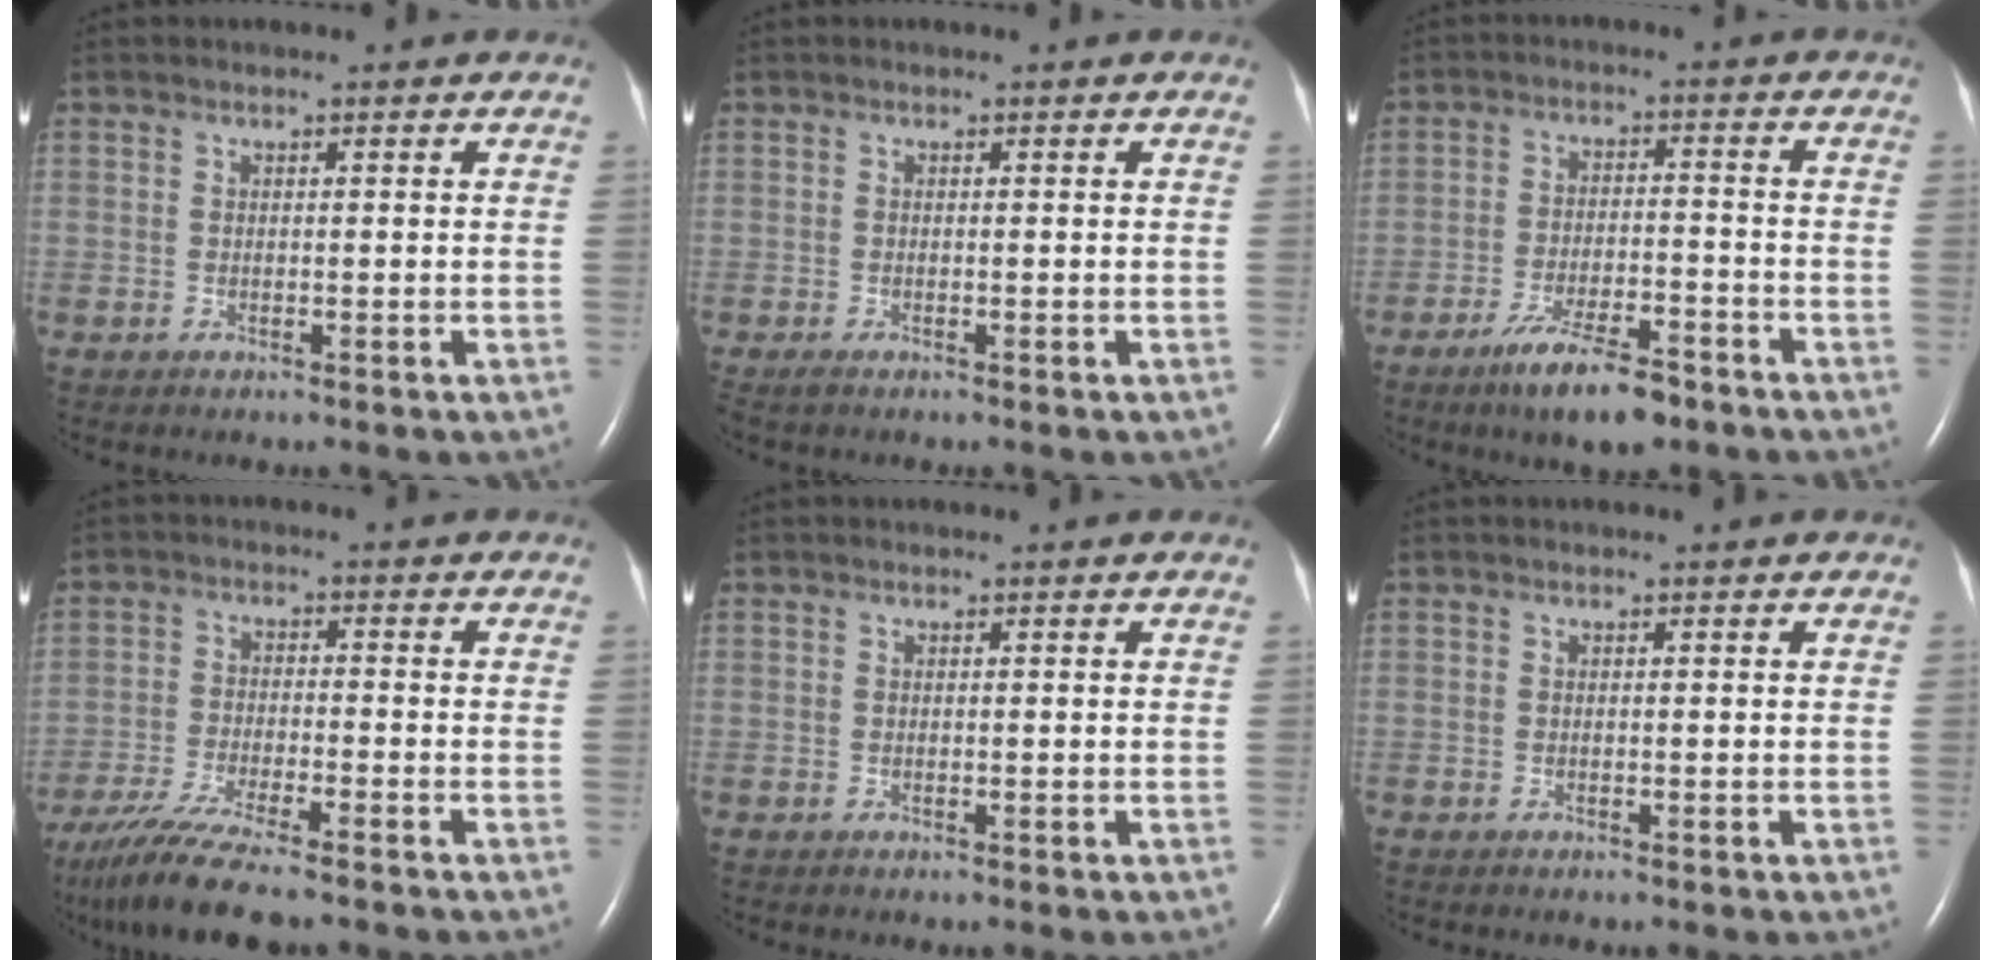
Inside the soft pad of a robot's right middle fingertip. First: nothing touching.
{"total": 1.0, "force": [-0.8, 0.3, 0.6], "torque": [-0.017, -0.004, -0.013]}
{"total": 8.8, "force": [-6.1, 1.8, 6.0], "torque": [-0.109, -0.011, -0.102]}
{"total": 10.9, "force": [-9.0, 0.3, 6.2], "torque": [-0.113, -0.030, -0.152]}
{"total": 0.0}
{"total": 0.0}